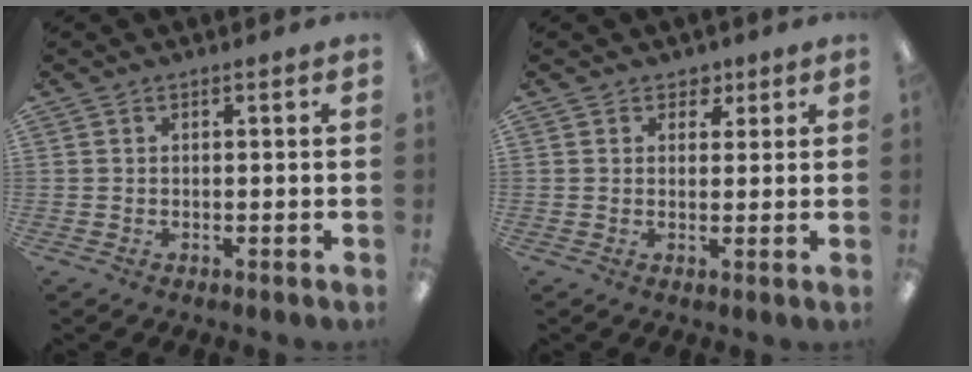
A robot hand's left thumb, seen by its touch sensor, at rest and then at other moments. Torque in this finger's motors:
{"motor_torque": [0.08, 0.08, -0.44, 0.04, 0.00]}